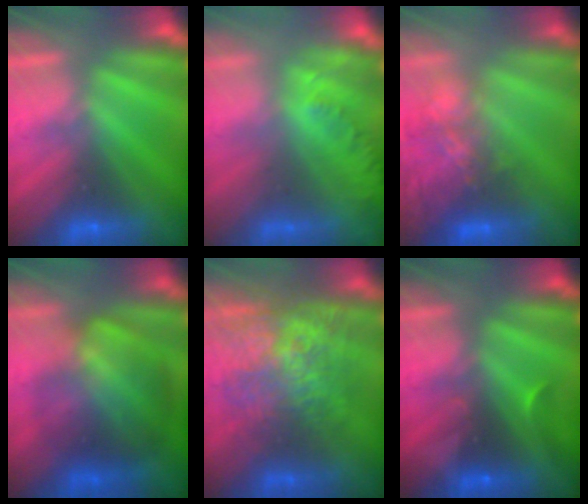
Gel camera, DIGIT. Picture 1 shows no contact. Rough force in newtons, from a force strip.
{"total": 1.5}
{"total": 7.7}
{"total": 7.9}
{"total": 11.1}
{"total": 3.5}